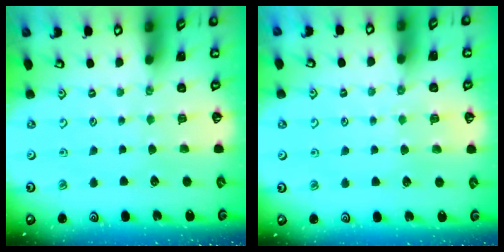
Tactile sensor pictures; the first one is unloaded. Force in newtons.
{"total": 3.4, "press": 3.3, "slide": 0.5}